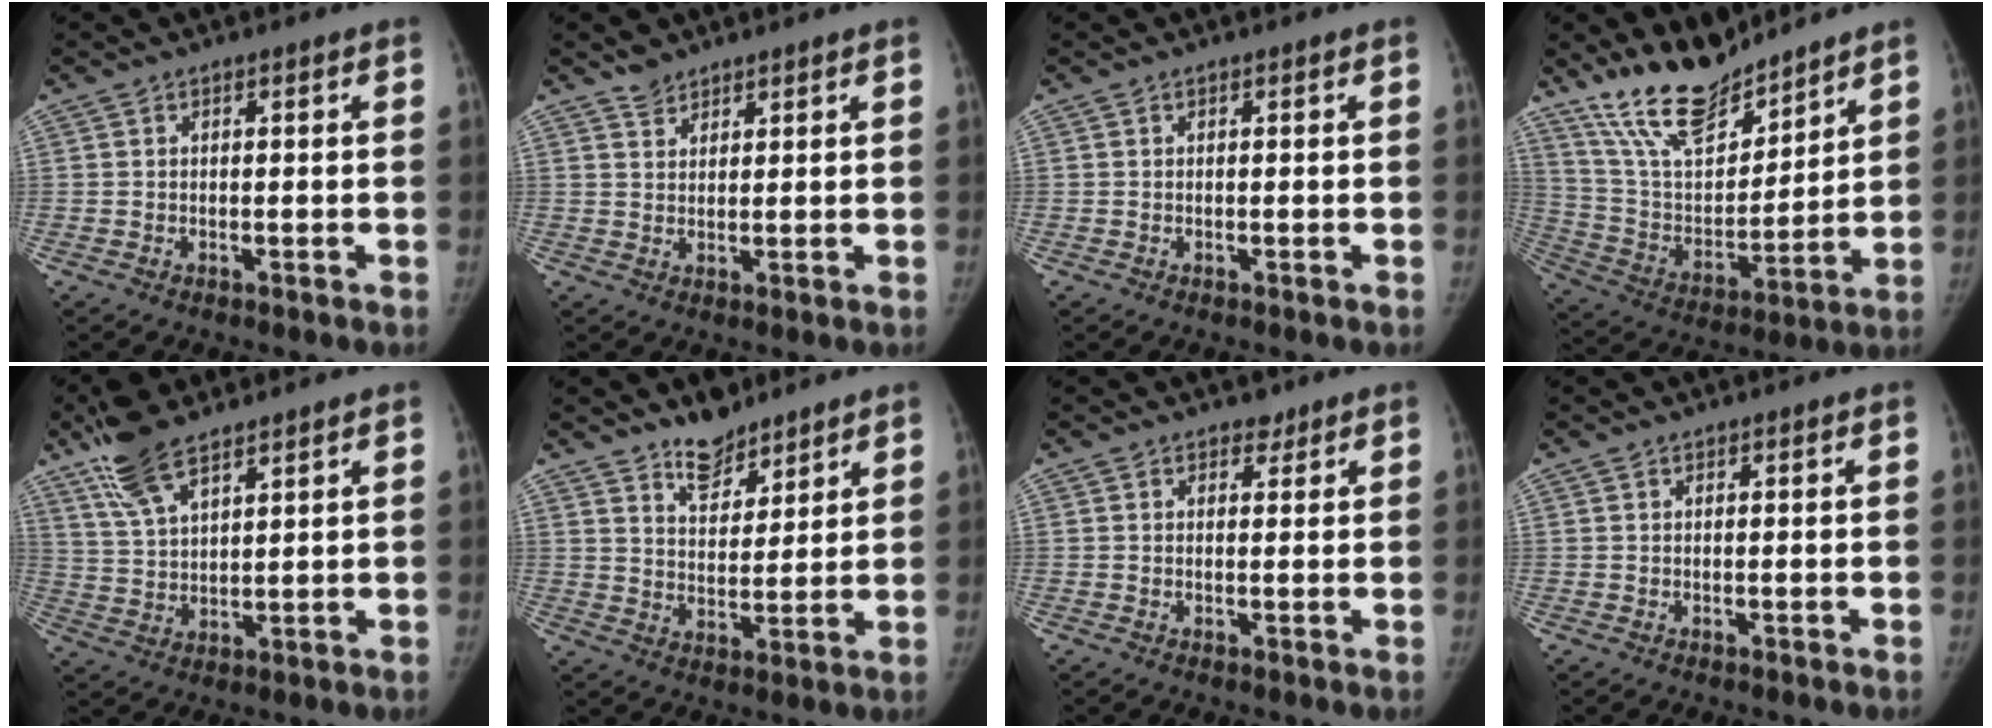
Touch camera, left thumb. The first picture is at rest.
{"total": 2.7, "force": [2.3, 1.3, 0.4], "torque": [0.005, -0.012, 0.041]}
{"total": 0.0}
{"total": 16.6, "force": [13.9, 5.6, 7.1], "torque": [-0.095, -0.079, 0.266]}
{"total": 10.2, "force": [7.3, 3.7, 6.0], "torque": [-0.108, -0.024, 0.147]}
{"total": 7.8, "force": [6.3, 3.6, 2.8], "torque": [-0.021, -0.049, 0.109]}
{"total": 1.5, "force": [1.1, 1.0, 0.2], "torque": [0.009, -0.006, 0.011]}
{"total": 0.0}